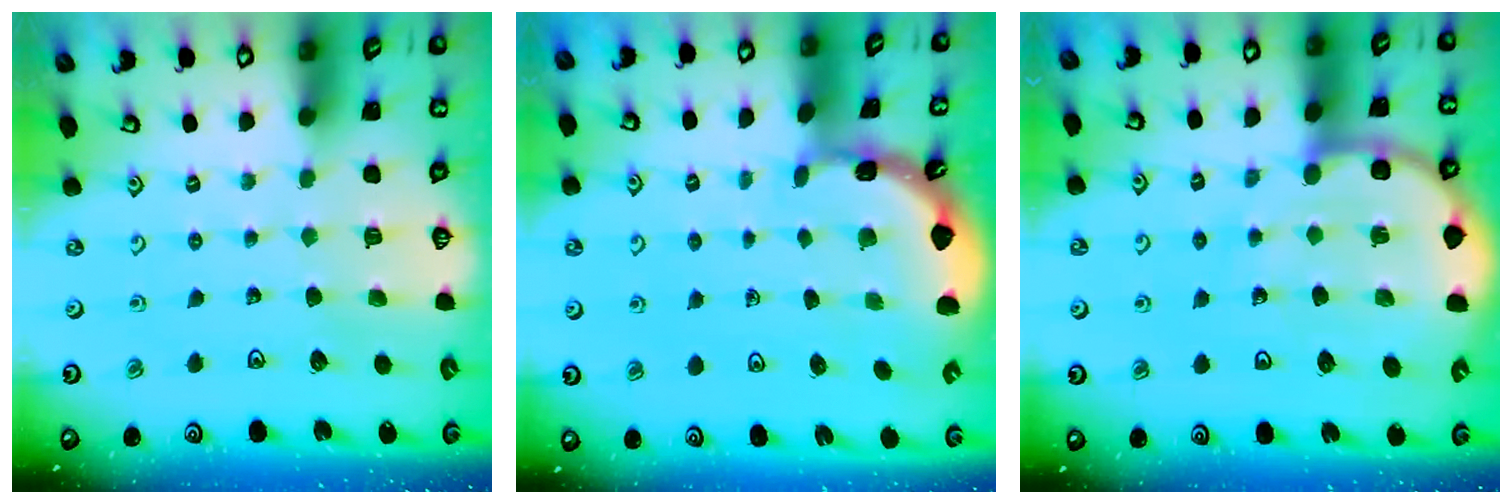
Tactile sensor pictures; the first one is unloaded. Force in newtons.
{"total": 1.6, "press": 1.6, "slide": 0.1}
{"total": 10.7, "press": 10.7, "slide": 1.3}